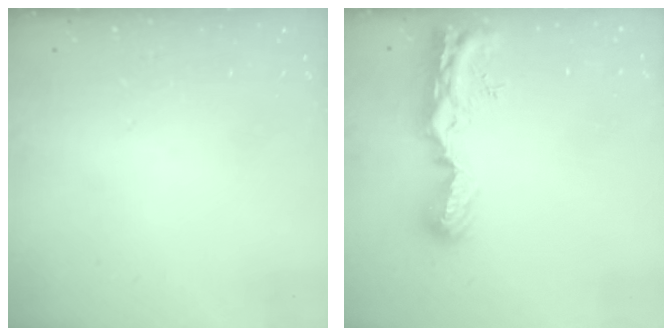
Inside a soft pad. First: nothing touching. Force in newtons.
{"total": 10.3, "press": 10.2, "slide": 1.2}